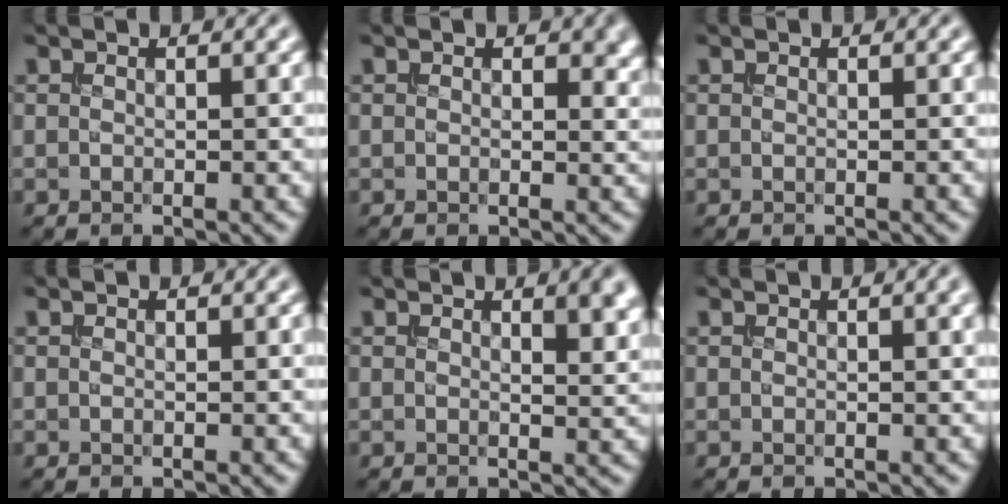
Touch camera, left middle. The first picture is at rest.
{"total": 2.0, "force": [0.8, 1.3, 1.3], "torque": [-0.016, -0.004, 0.011]}
{"total": 0.0}
{"total": 0.0}
{"total": 3.3, "force": [1.7, 1.2, 2.6], "torque": [-0.028, 0.000, 0.025]}
{"total": 1.5, "force": [0.8, 0.3, 1.2], "torque": [-0.015, 0.001, 0.013]}